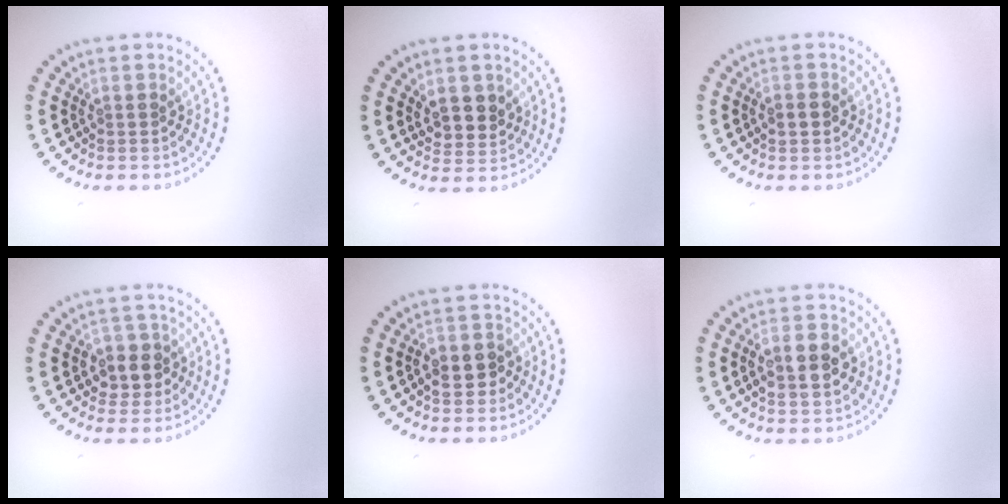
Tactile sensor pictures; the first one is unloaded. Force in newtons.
{"total": 2.9, "press": 2.7, "slide": 1.0}
{"total": 1.7, "press": 1.7, "slide": 0.0}
{"total": 2.6, "press": 2.5, "slide": 0.8}
{"total": 1.9, "press": 1.8, "slide": 0.6}
{"total": 4.4, "press": 4.4, "slide": 0.4}